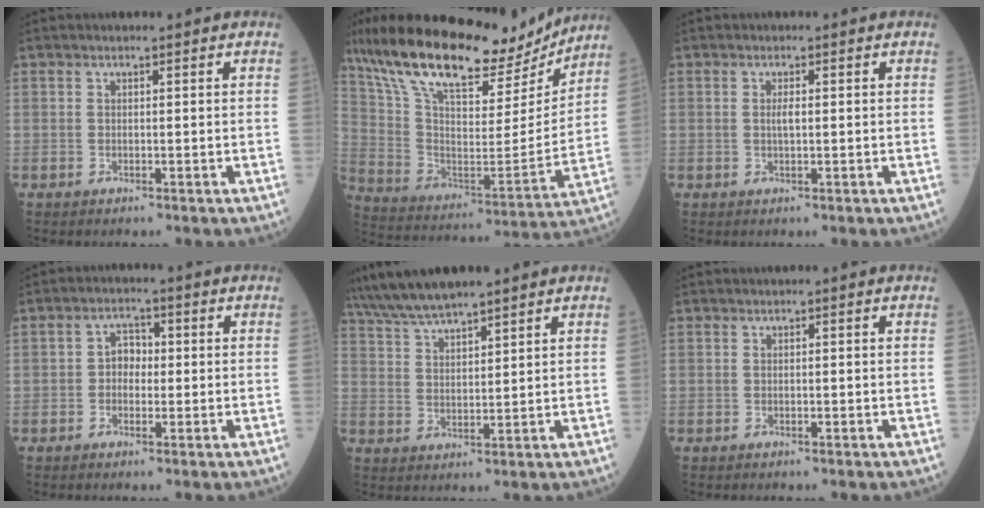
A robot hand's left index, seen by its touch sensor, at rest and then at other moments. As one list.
[{"total": 26.0, "force": [21.0, 7.3, 13.5], "torque": [-0.247, 0.003, 0.337]}, {"total": 1.3, "force": [-0.1, 0.3, 1.2], "torque": [-0.025, -0.002, -0.003]}, {"total": 3.0, "force": [-0.4, 2.2, 2.0], "torque": [-0.028, 0.010, -0.013]}, {"total": 8.0, "force": [7.1, 0.5, 3.7], "torque": [-0.079, 0.025, 0.136]}, {"total": 0.0}]